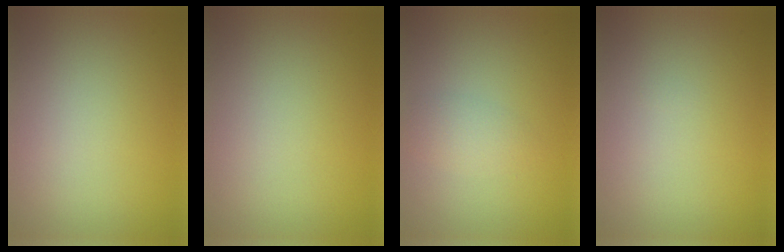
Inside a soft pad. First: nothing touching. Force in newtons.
{"total": 0.0}
{"total": 1.8, "press": 1.8, "slide": 0.0}
{"total": 0.0}